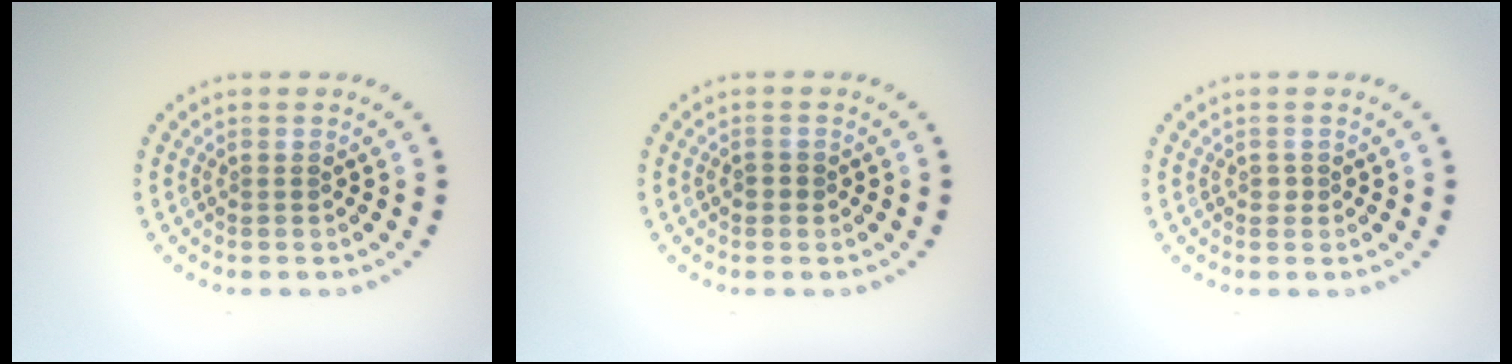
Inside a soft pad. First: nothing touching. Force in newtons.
{"total": 1.0, "press": 1.0, "slide": 0.1}
{"total": 0.5, "press": 0.4, "slide": 0.3}